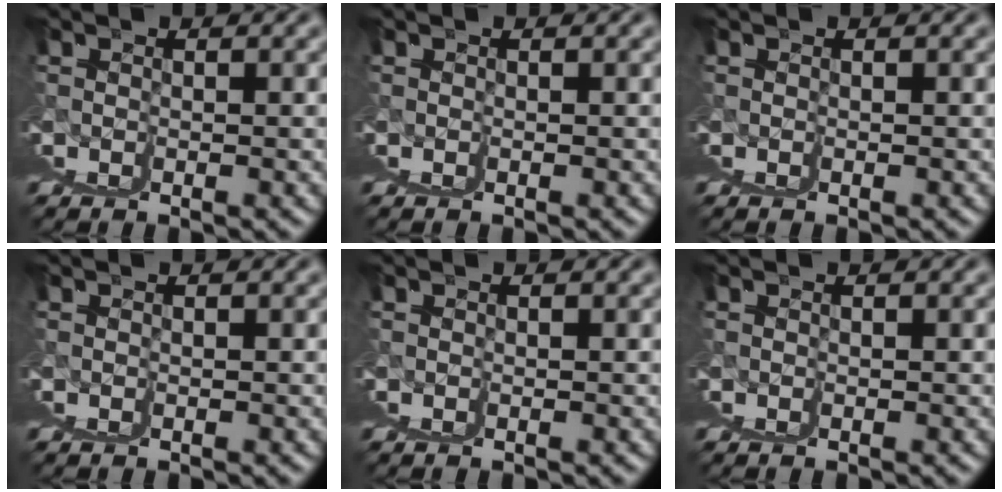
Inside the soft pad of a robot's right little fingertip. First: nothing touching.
{"total": 0.0}
{"total": 0.0}
{"total": 0.0}
{"total": 0.0}
{"total": 0.0}